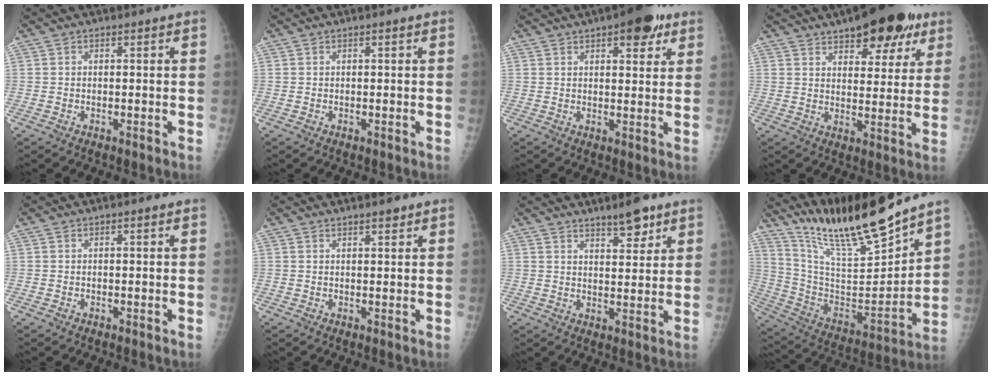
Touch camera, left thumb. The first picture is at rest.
{"total": 0.0}
{"total": 8.4, "force": [4.7, 3.4, 6.1], "torque": [-0.057, -0.016, 0.058]}
{"total": 15.5, "force": [9.6, 6.8, 10.1], "torque": [-0.095, -0.028, 0.133]}
{"total": 0.0}
{"total": 1.7, "force": [1.3, 0.3, 0.9], "torque": [-0.012, -0.008, 0.021]}
{"total": 6.2, "force": [4.6, 1.8, 3.9], "torque": [-0.043, -0.032, 0.069]}
{"total": 21.2, "force": [18.4, 2.0, 10.4], "torque": [-0.150, -0.107, 0.334]}